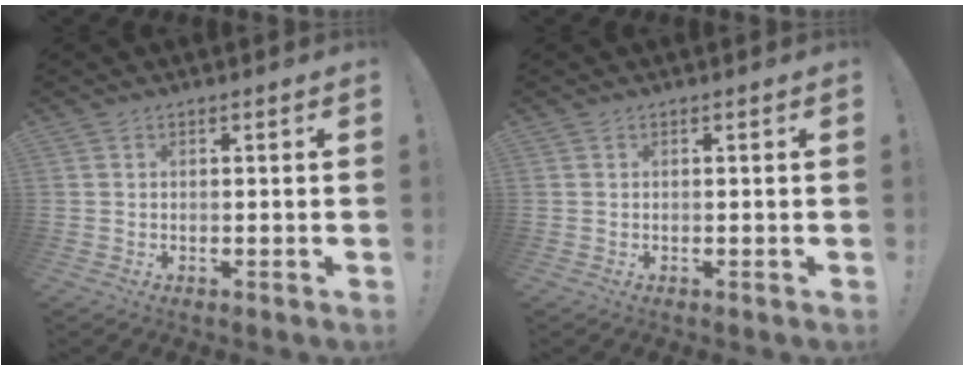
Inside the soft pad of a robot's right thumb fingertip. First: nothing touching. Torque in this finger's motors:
{"motor_torque": [-0.02, 0.02, 0.06, -0.18, 0.05]}